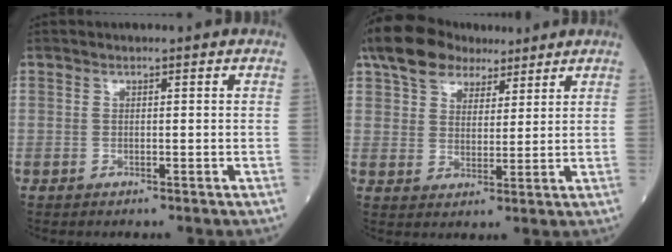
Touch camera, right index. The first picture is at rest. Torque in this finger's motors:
{"motor_torque": [0.84, 0.96, 0.35, 0.04]}